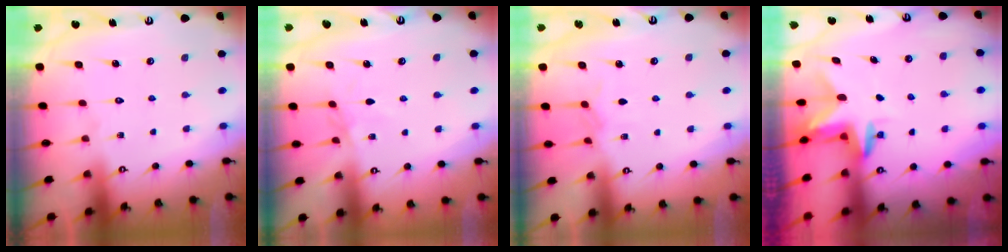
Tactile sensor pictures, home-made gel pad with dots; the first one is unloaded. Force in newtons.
{"total": 1.8, "press": 1.8, "slide": 0.4}
{"total": 5.2, "press": 5.1, "slide": 0.6}
{"total": 3.0, "press": 3.0, "slide": 0.2}